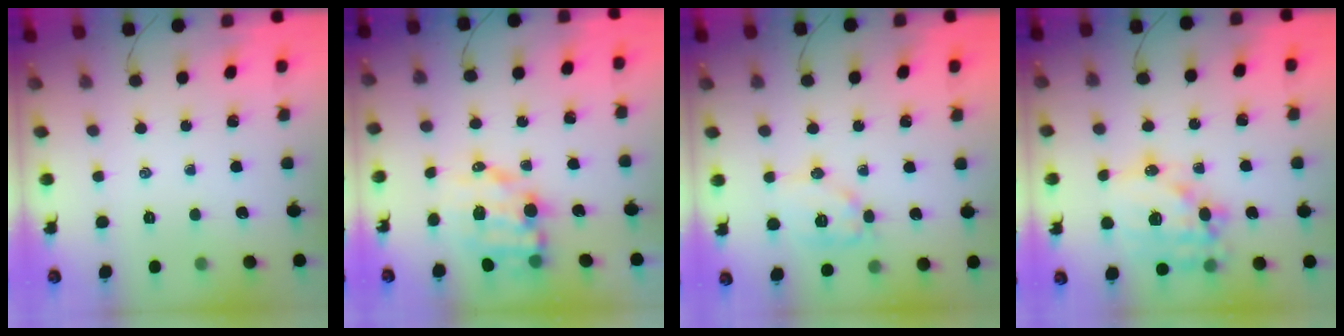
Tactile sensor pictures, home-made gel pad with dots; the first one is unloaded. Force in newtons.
{"total": 10.8, "press": 10.7, "slide": 1.6}
{"total": 10.6, "press": 10.5, "slide": 0.4}
{"total": 17.1, "press": 16.7, "slide": 3.6}